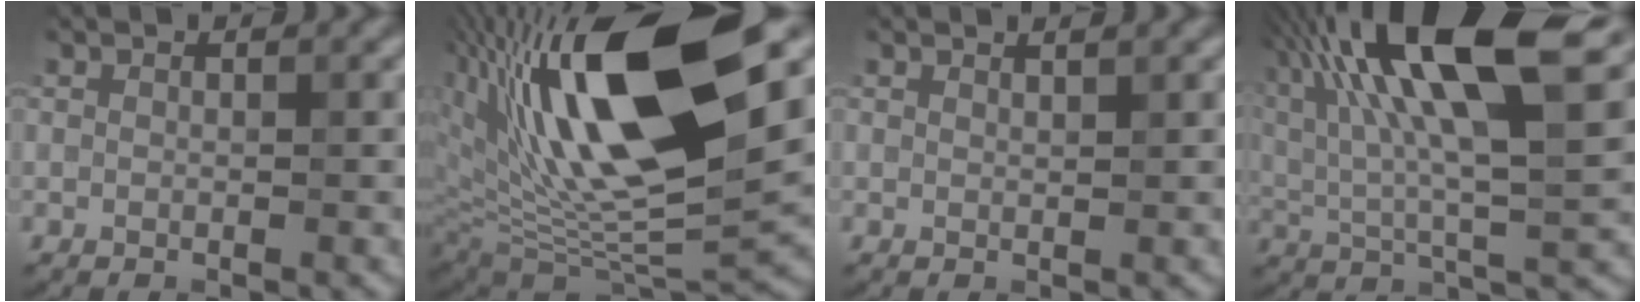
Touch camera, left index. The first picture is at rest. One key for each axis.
{"total": 15.9, "fx": 6.1, "fy": 5.9, "fz": 13.5, "tx": -0.228, "ty": 0.006, "tz": 0.100}
{"total": 0.8, "fx": 0.8, "fy": 0.0, "fz": 0.2, "tx": 0.004, "ty": 0.001, "tz": 0.013}
{"total": 15.8, "fx": 6.1, "fy": 4.7, "fz": 13.8, "tx": -0.240, "ty": 0.021, "tz": 0.095}